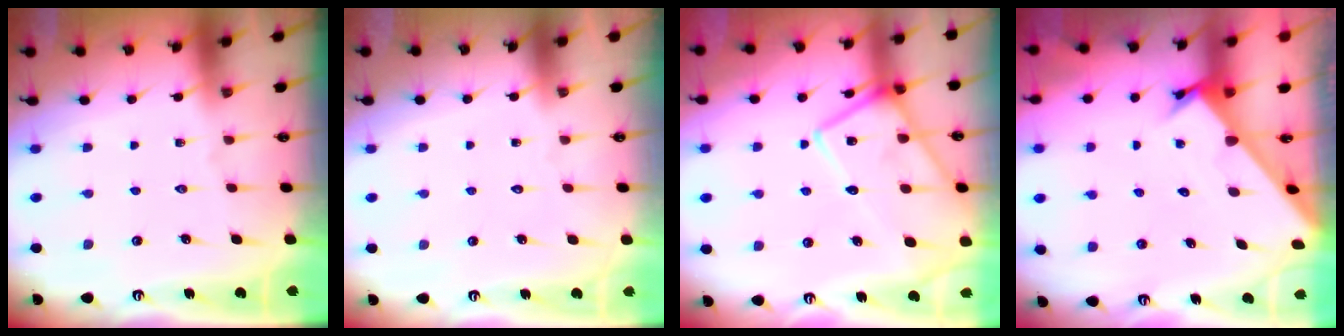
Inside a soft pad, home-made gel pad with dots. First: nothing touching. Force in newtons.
{"total": 1.7, "press": 1.7, "slide": 0.1}
{"total": 17.0, "press": 17.0, "slide": 1.4}
{"total": 2.4, "press": 2.4, "slide": 0.1}